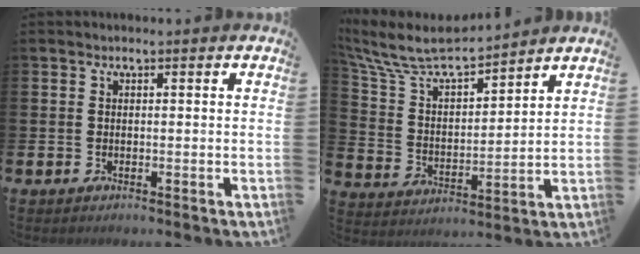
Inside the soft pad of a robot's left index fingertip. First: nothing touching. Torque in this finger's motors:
{"motor_torque": [0.41, -0.51, 0.34, 0.18]}